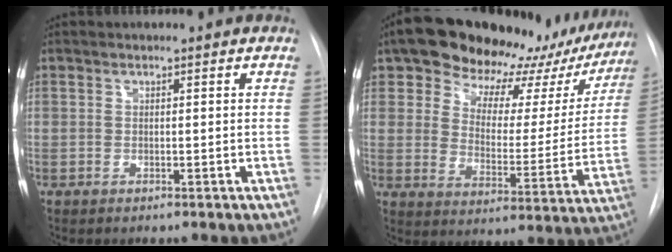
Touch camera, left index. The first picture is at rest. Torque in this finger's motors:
{"motor_torque": [1.09, -1.04, 0.76, 0.15]}